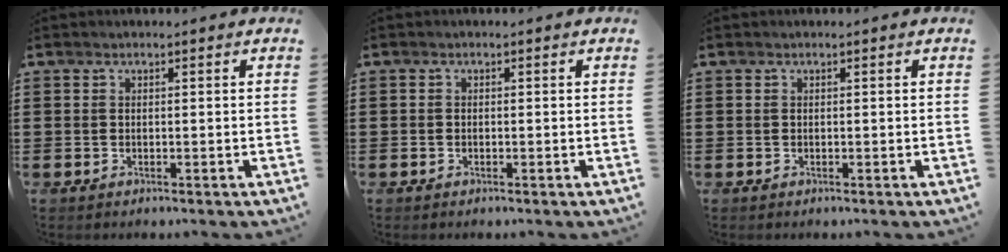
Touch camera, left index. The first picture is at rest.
{"total": 0.6, "force": [-0.5, 0.4, 0.1], "torque": [-0.002, 0.000, -0.010]}
{"total": 0.0}